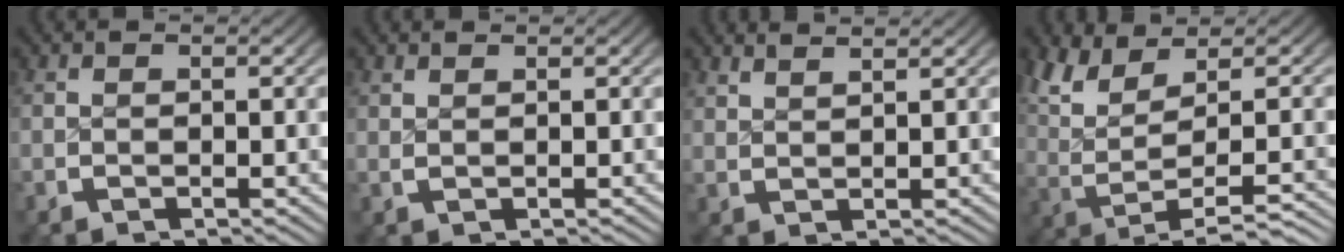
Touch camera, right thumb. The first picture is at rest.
{"total": 0.8, "force": [0.7, -0.1, 0.2], "torque": [-0.005, 0.001, 0.017]}
{"total": 2.3, "force": [2.3, 0.0, 0.5], "torque": [-0.004, 0.005, 0.046]}
{"total": 7.3, "force": [0.4, 3.5, 6.4], "torque": [-0.138, -0.015, 0.031]}